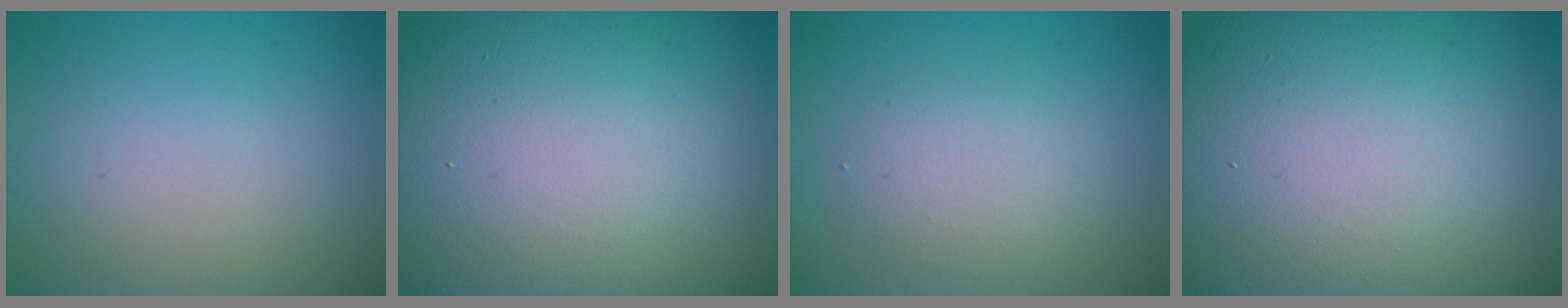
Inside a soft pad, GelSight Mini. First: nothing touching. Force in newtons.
{"total": 22.5, "press": 22.5, "slide": 1.3}
{"total": 2.4, "press": 2.4, "slide": 0.1}
{"total": 22.8, "press": 22.8, "slide": 1.0}